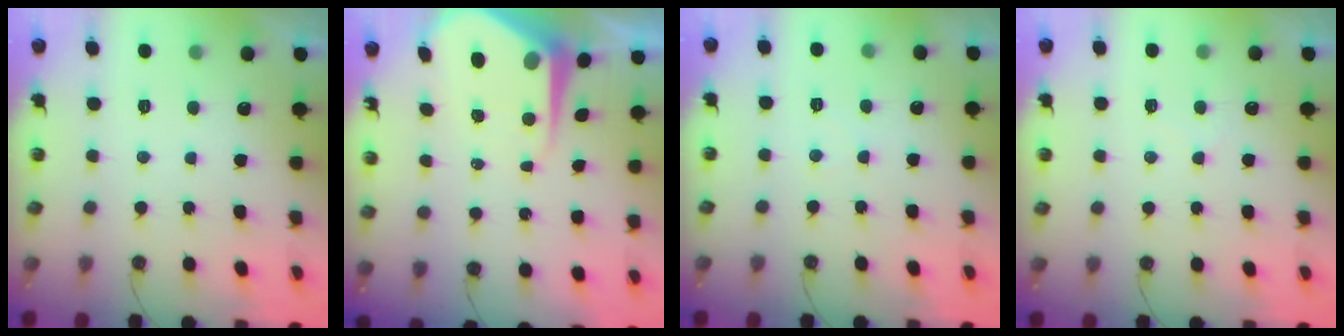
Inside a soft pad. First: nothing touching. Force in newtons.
{"total": 8.3, "press": 8.3, "slide": 0.8}
{"total": 3.8, "press": 3.7, "slide": 0.5}
{"total": 4.6, "press": 4.6, "slide": 0.4}